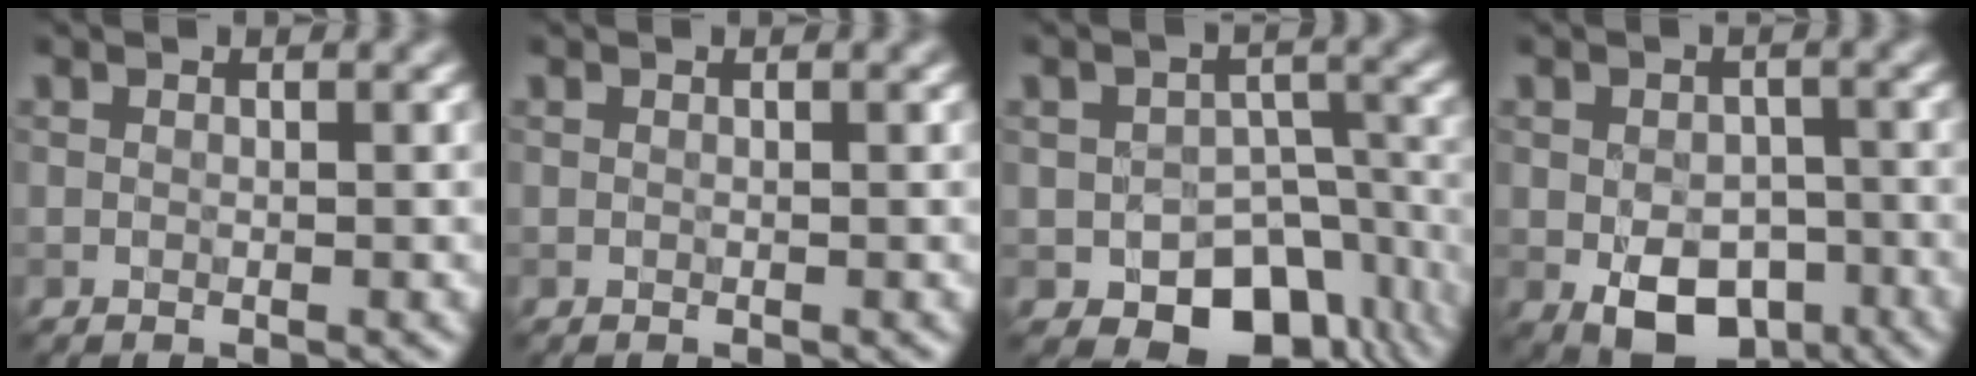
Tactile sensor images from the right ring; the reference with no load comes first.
{"total": 0.0}
{"total": 9.3, "force": [-3.9, 6.3, 5.6], "torque": [-0.069, -0.024, -0.040]}
{"total": 6.8, "force": [-2.3, 4.4, 4.6], "torque": [-0.082, -0.012, -0.030]}